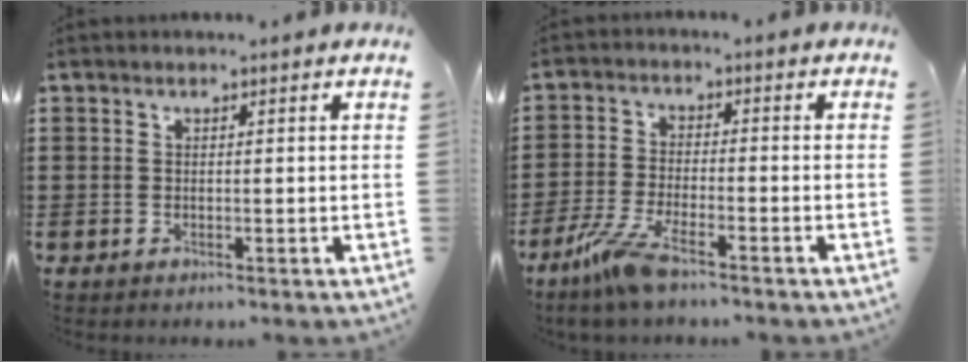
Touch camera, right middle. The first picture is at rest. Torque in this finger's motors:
{"motor_torque": [1.27, -0.86, 0.17, 0.08]}